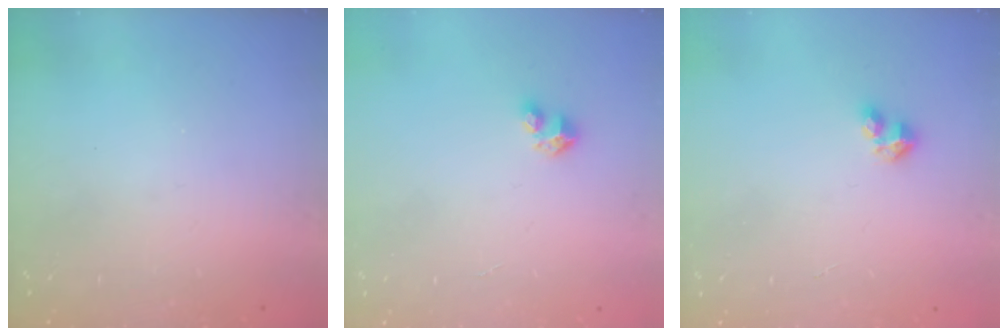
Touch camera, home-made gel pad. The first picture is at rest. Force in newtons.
{"total": 2.9, "press": 2.9, "slide": 0.3}
{"total": 3.2, "press": 3.1, "slide": 0.5}